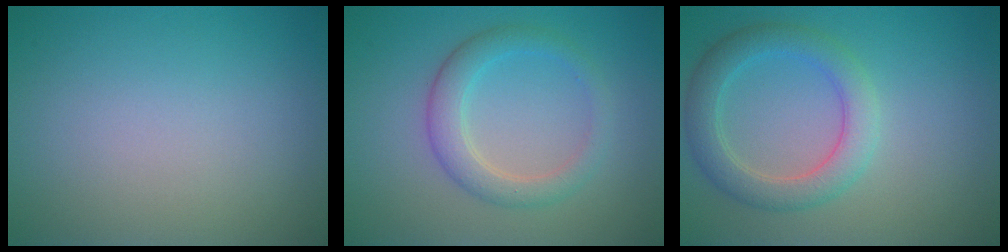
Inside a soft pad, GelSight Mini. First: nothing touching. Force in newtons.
{"total": 3.3, "press": 3.2, "slide": 0.3}
{"total": 4.0, "press": 4.0, "slide": 0.1}